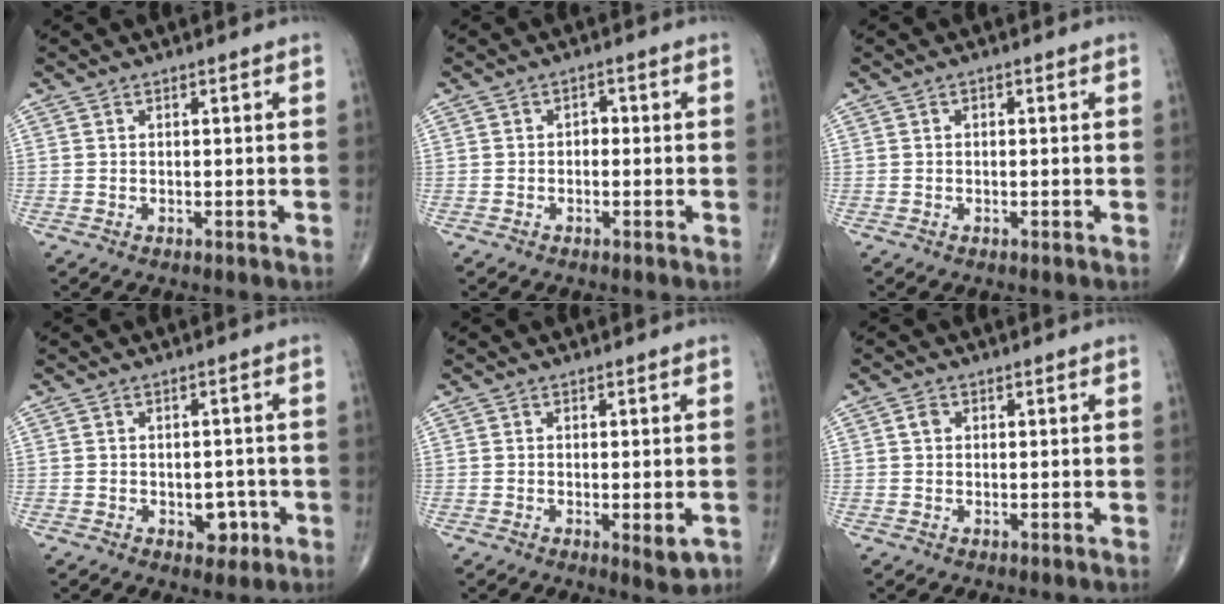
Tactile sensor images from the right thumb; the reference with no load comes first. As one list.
[{"total": 1.5, "force": [-0.3, 1.1, 1.0], "torque": [-0.002, 0.005, -0.011]}, {"total": 0.5, "force": [0.0, 0.4, 0.4], "torque": [-0.004, 0.001, -0.002]}, {"total": 3.9, "force": [-1.4, 2.7, 2.5], "torque": [-0.007, 0.009, -0.016]}, {"total": 3.6, "force": [-1.1, 1.2, 3.2], "torque": [-0.043, -0.009, -0.012]}, {"total": 1.5, "force": [0.3, 1.2, 0.8], "torque": [-0.013, 0.003, 0.004]}]